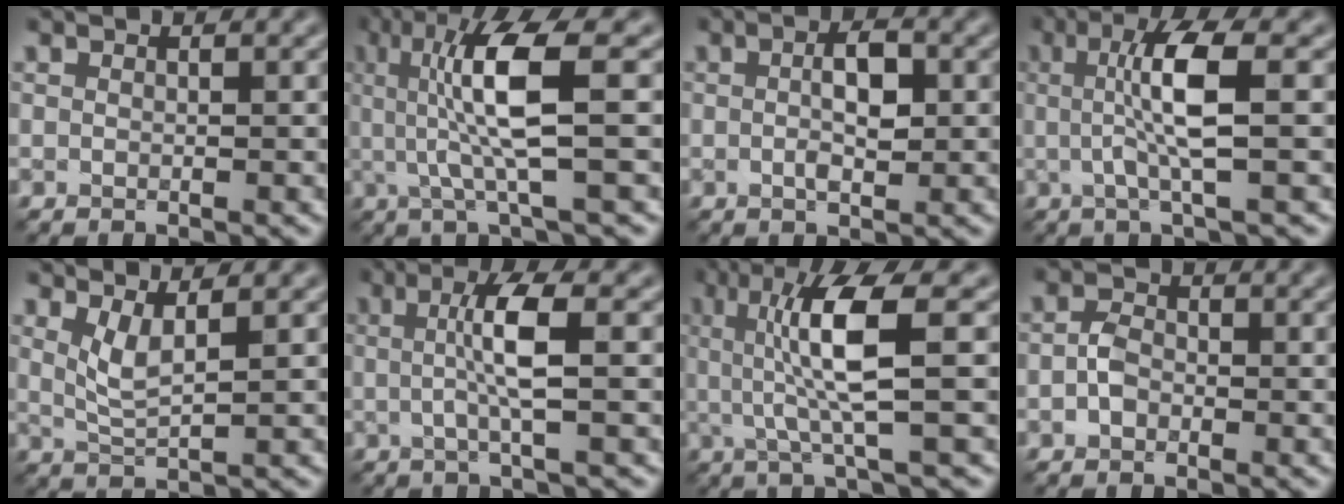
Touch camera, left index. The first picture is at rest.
{"total": 7.8, "force": [0.9, 1.6, 7.6], "torque": [-0.140, -0.001, 0.020]}
{"total": 3.4, "force": [0.2, 1.3, 3.1], "torque": [-0.059, 0.001, 0.000]}
{"total": 5.7, "force": [0.4, 0.9, 5.6], "torque": [-0.107, 0.003, 0.007]}
{"total": 2.5, "force": [1.3, 0.6, 2.1], "torque": [-0.042, -0.008, 0.030]}
{"total": 4.4, "force": [0.2, 0.6, 4.3], "torque": [-0.081, 0.003, 0.001]}
{"total": 7.1, "force": [0.9, 1.3, 6.9], "torque": [-0.132, 0.000, 0.020]}
{"total": 1.8, "force": [-0.7, 1.3, 1.0], "torque": [-0.020, 0.005, -0.018]}